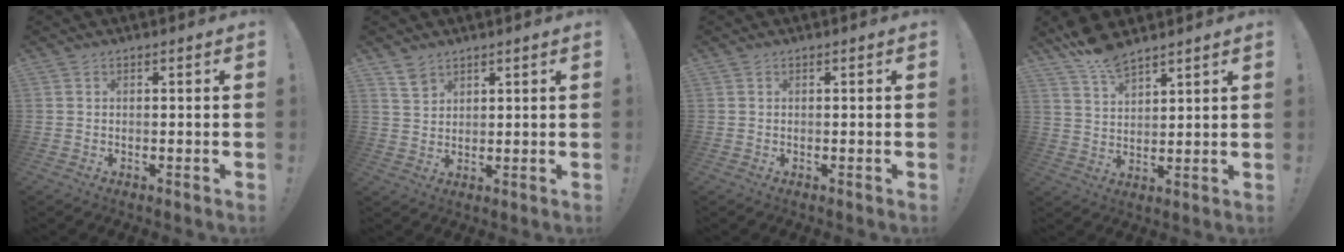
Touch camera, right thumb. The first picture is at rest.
{"total": 4.8, "force": [3.5, 2.9, 1.5], "torque": [-0.021, -0.019, 0.068]}
{"total": 0.0}
{"total": 7.9, "force": [6.7, 2.2, 3.4], "torque": [-0.065, -0.043, 0.125]}